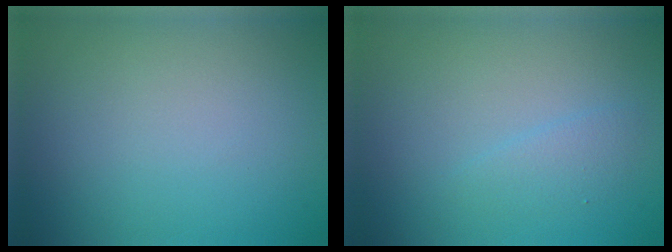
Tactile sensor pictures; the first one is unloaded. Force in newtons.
{"total": 1.2, "press": 1.2, "slide": 0.1}